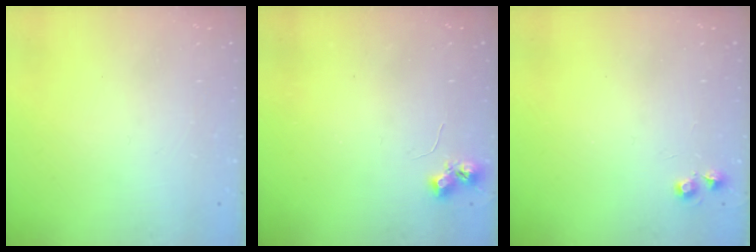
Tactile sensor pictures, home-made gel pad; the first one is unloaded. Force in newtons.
{"total": 7.0, "press": 7.0, "slide": 0.8}
{"total": 4.8, "press": 4.7, "slide": 0.8}